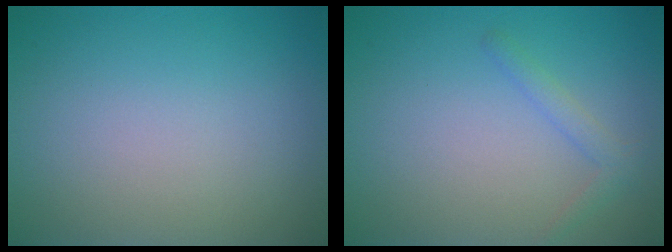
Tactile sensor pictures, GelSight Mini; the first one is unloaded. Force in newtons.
{"total": 1.4, "press": 1.4, "slide": 0.1}